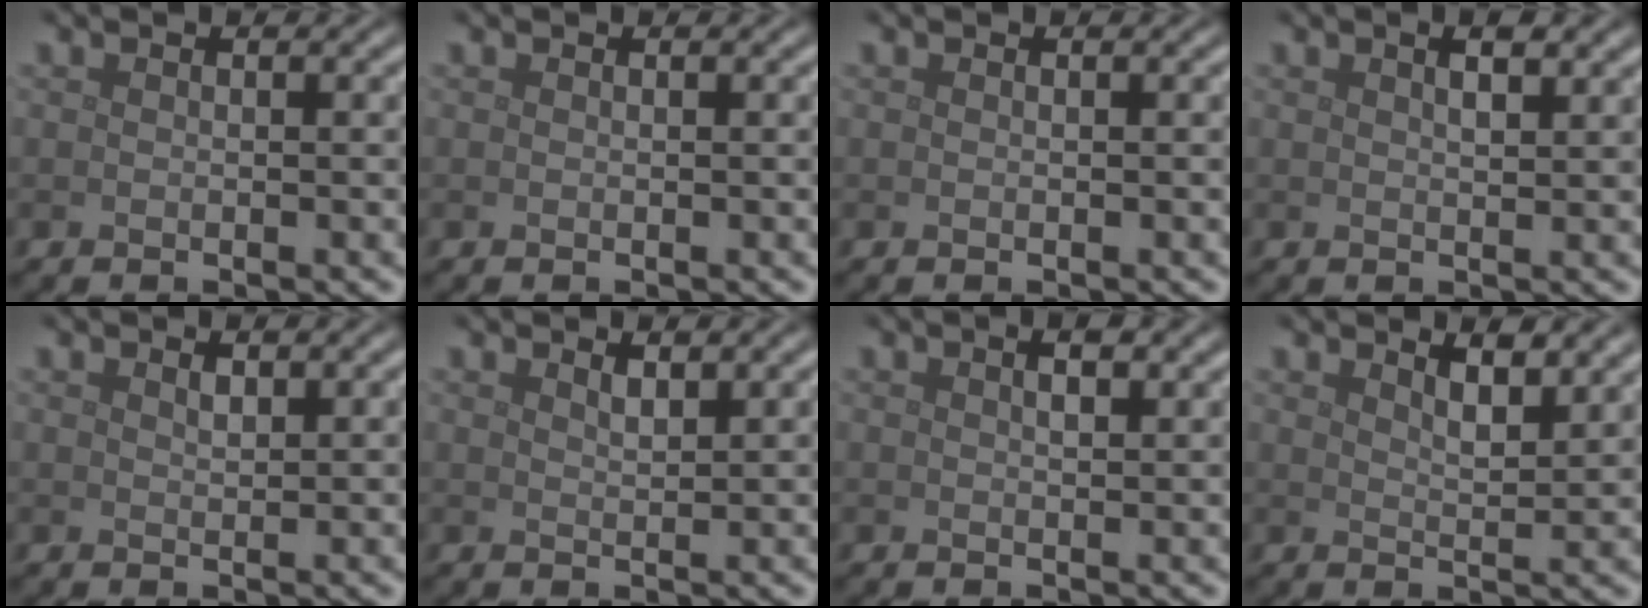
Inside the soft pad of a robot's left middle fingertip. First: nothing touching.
{"total": 0.0}
{"total": 0.0}
{"total": 1.9, "force": [1.2, 0.5, 1.3], "torque": [-0.015, 0.000, 0.020]}
{"total": 0.7, "force": [0.6, 0.2, 0.4], "torque": [-0.011, -0.003, 0.012]}
{"total": 1.1, "force": [1.0, 0.2, 0.5], "torque": [-0.010, 0.000, 0.017]}
{"total": 1.4, "force": [0.8, 0.4, 1.1], "torque": [-0.015, 0.002, 0.015]}
{"total": 2.9, "force": [2.3, 0.7, 1.6], "torque": [-0.019, -0.001, 0.035]}